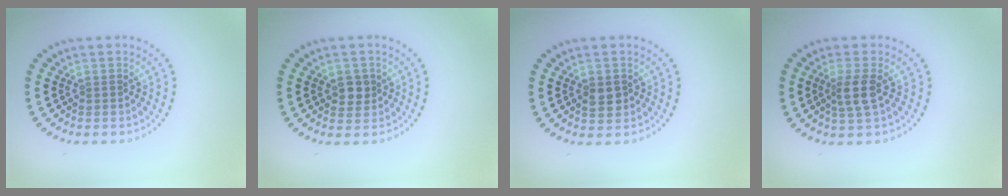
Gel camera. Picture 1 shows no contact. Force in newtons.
{"total": 1.9, "press": 1.9, "slide": 0.6}
{"total": 1.8, "press": 1.8, "slide": 0.1}
{"total": 2.5, "press": 2.1, "slide": 1.3}